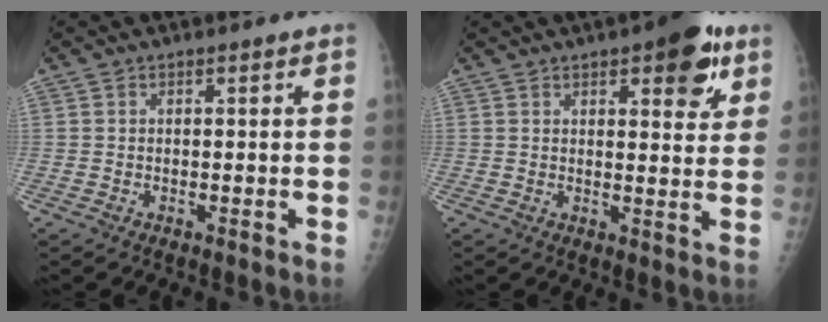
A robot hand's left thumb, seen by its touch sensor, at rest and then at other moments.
{"total": 9.9, "force": [5.1, 3.6, 7.7], "torque": [-0.073, -0.018, 0.060]}